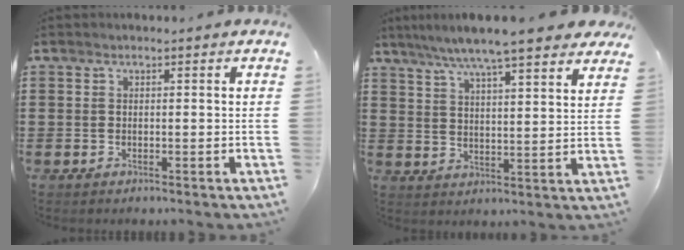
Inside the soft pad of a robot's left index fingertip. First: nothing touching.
{"total": 7.2, "force": [6.2, 0.0, 3.6], "torque": [-0.095, -0.024, 0.106]}